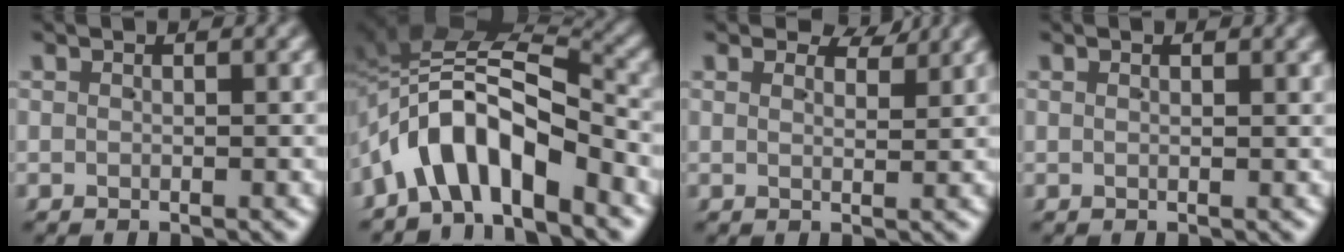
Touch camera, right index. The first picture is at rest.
{"total": 10.7, "force": [-0.8, 6.7, 8.3], "torque": [-0.163, 0.000, -0.022]}
{"total": 1.9, "force": [1.8, 0.2, 0.5], "torque": [0.002, 0.002, 0.027]}
{"total": 0.6, "force": [0.3, 0.0, 0.4], "torque": [-0.003, 0.000, 0.005]}